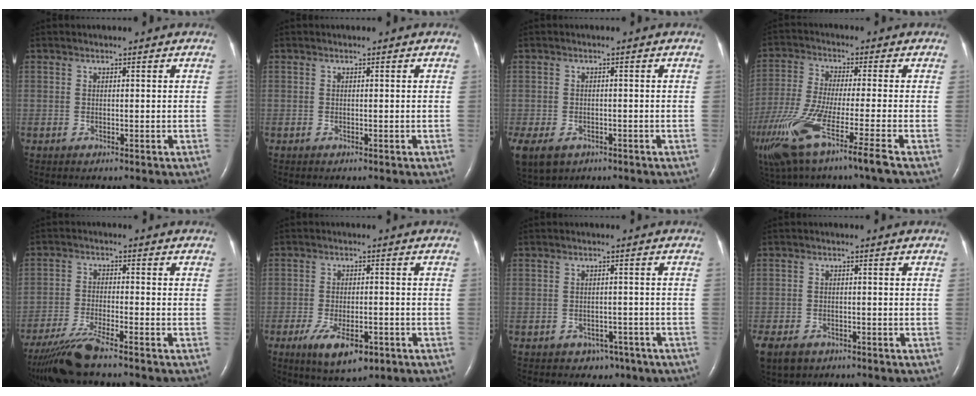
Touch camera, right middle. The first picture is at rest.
{"total": 0.0}
{"total": 12.9, "force": [-6.5, 9.3, 6.1], "torque": [-0.177, -0.017, -0.086]}
{"total": 14.3, "force": [-8.5, -0.5, 11.6], "torque": [-0.248, -0.052, -0.161]}
{"total": 7.6, "force": [-6.3, -0.3, 4.2], "torque": [-0.084, -0.029, -0.119]}
{"total": 8.0, "force": [-4.2, 3.0, 6.1], "torque": [-0.111, -0.013, -0.059]}
{"total": 4.2, "force": [-2.6, 3.2, 0.7], "torque": [-0.013, 0.016, -0.024]}
{"total": 7.5, "force": [-4.6, 5.0, 3.1], "torque": [-0.070, -0.008, -0.065]}